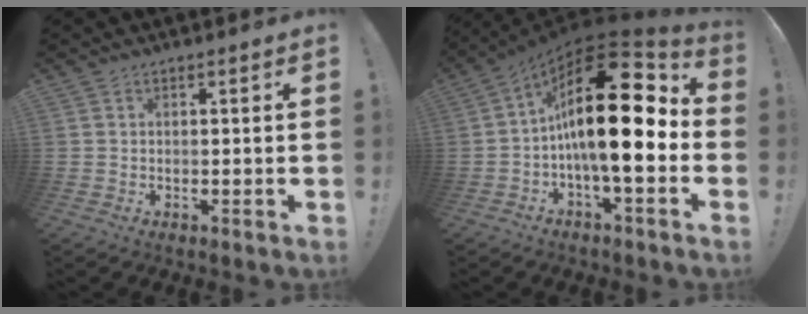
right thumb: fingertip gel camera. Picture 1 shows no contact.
{"total": 25.6, "force": [2.5, 8.6, 23.9], "torque": [-0.409, -0.013, 0.039]}